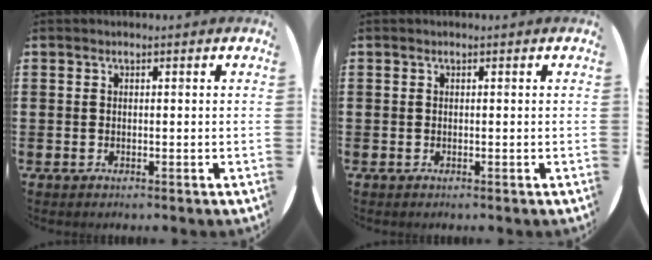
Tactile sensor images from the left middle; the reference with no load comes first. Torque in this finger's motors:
{"motor_torque": [0.08, -0.11, 0.02, 0.01]}